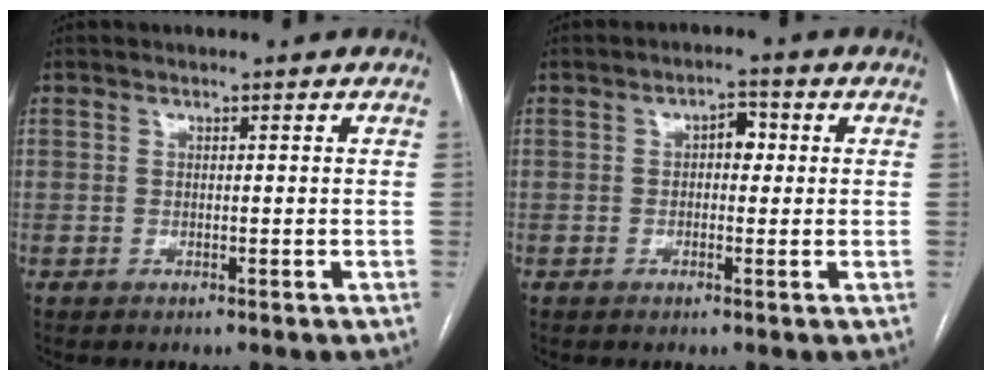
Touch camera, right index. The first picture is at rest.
{"total": 3.0, "force": [0.4, 1.7, 2.4], "torque": [-0.033, 0.014, 0.003]}